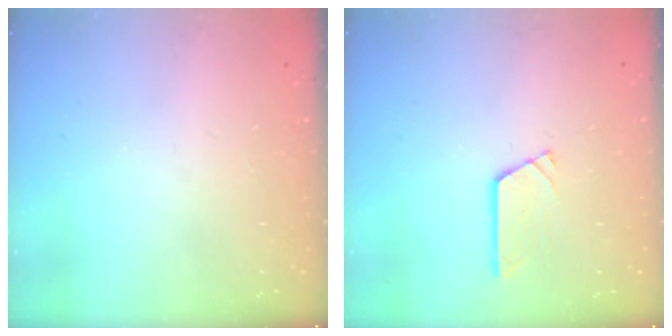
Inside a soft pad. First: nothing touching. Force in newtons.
{"total": 2.8, "press": 2.8, "slide": 0.2}